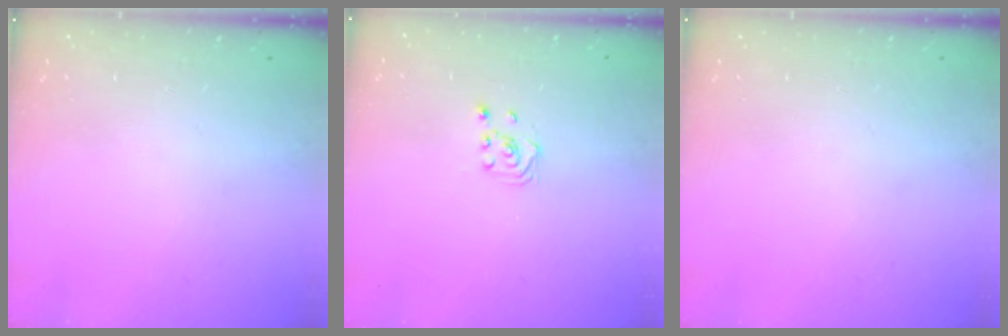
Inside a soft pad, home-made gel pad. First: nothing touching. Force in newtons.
{"total": 2.0, "press": 1.8, "slide": 0.8}
{"total": 0.0}